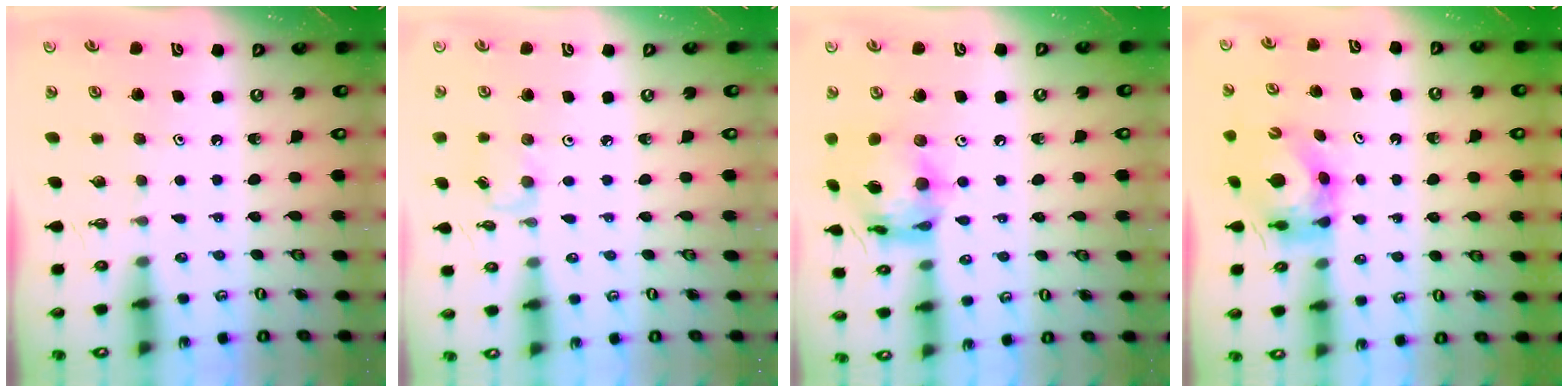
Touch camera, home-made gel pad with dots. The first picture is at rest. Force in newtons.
{"total": 2.8, "press": 2.8, "slide": 0.4}
{"total": 14.9, "press": 14.9, "slide": 1.6}
{"total": 5.3, "press": 5.3, "slide": 0.6}